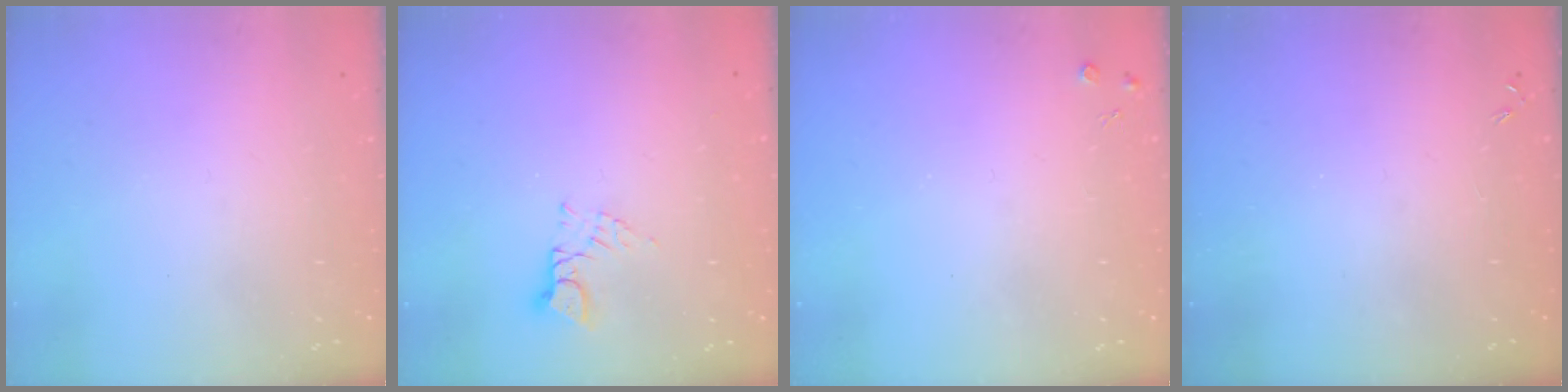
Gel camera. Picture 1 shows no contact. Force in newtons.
{"total": 3.0, "press": 3.0, "slide": 0.4}
{"total": 3.3, "press": 3.2, "slide": 0.6}
{"total": 0.0}